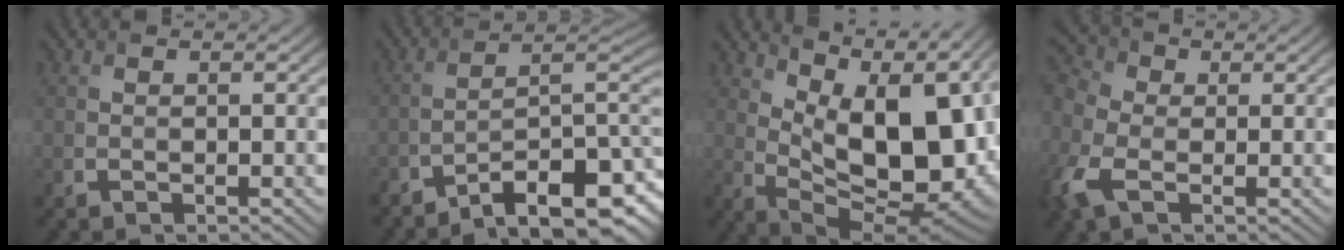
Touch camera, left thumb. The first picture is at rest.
{"total": 11.5, "force": [-7.9, 2.4, 8.0], "torque": [-0.113, 0.006, -0.128]}
{"total": 15.7, "force": [4.0, 7.1, 13.4], "torque": [-0.199, 0.011, 0.077]}
{"total": 8.0, "force": [-1.8, 5.4, 5.7], "torque": [-0.178, 0.002, -0.055]}